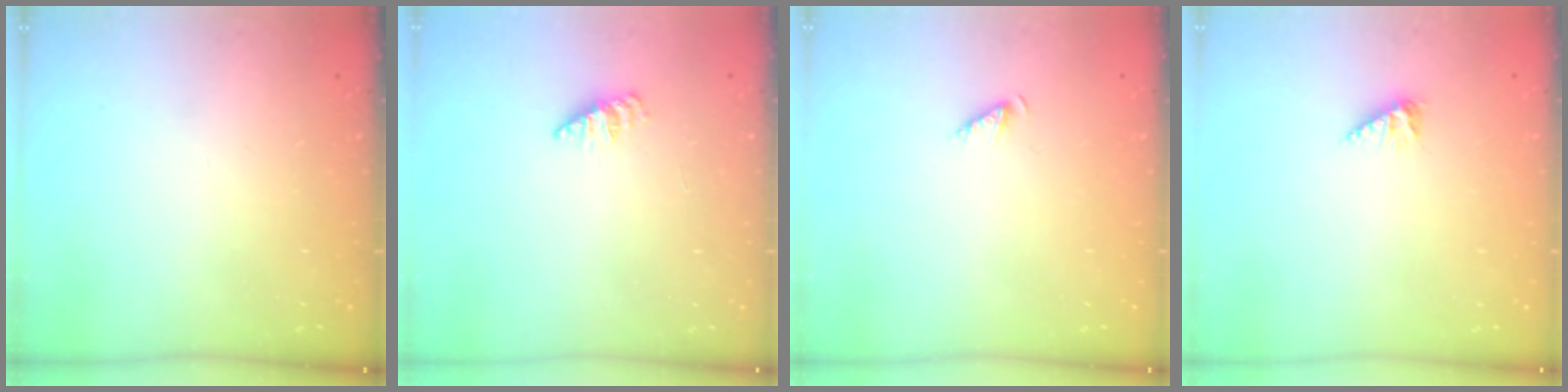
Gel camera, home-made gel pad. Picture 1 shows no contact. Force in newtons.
{"total": 2.2, "press": 2.2, "slide": 0.3}
{"total": 2.1, "press": 2.1, "slide": 0.4}
{"total": 3.4, "press": 3.4, "slide": 0.5}